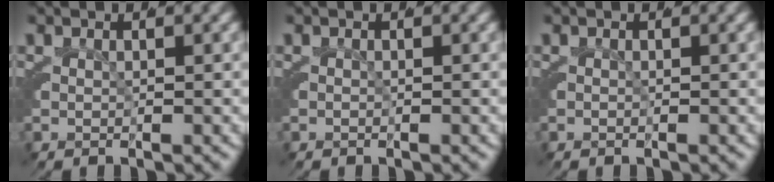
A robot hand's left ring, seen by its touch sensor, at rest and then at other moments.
{"total": 0.0}
{"total": 0.0}